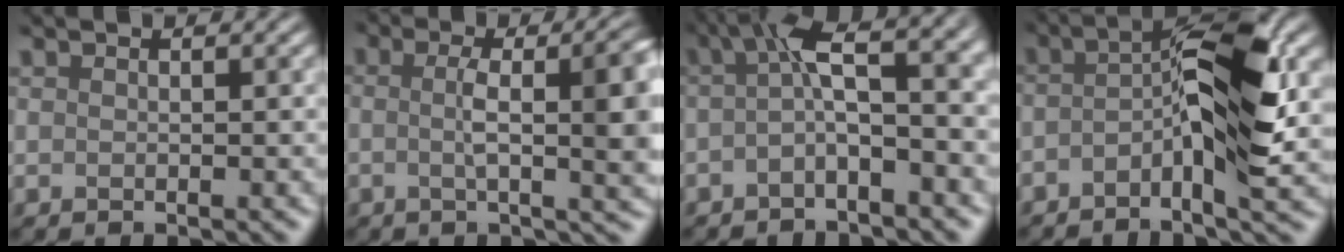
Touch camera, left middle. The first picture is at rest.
{"total": 5.6, "force": [-0.3, 1.1, 5.5], "torque": [-0.089, 0.013, 0.013]}
{"total": 5.1, "force": [-0.7, 0.6, 5.0], "torque": [-0.092, 0.027, -0.007]}
{"total": 6.0, "force": [-1.8, 0.2, 5.7], "torque": [-0.112, 0.015, -0.024]}